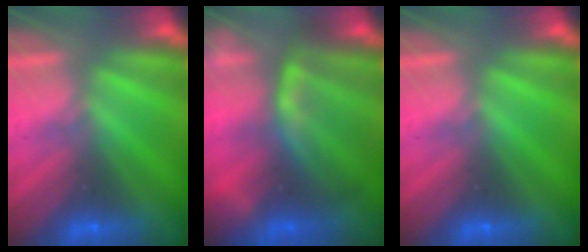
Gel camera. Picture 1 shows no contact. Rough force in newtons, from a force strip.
{"total": 6.0}
{"total": 0.0}